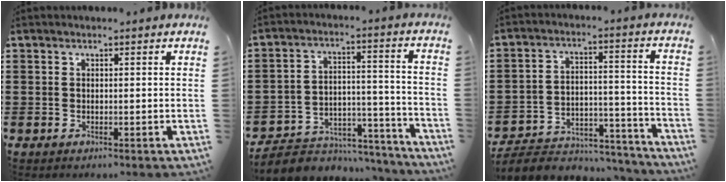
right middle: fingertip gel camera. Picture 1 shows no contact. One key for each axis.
{"total": 6.1, "fx": -5.7, "fy": 2.0, "fz": 0.9, "tx": -0.018, "ty": 0.014, "tz": -0.110}
{"total": 6.1, "fx": -5.8, "fy": 1.5, "fz": 1.2, "tx": -0.022, "ty": 0.010, "tz": -0.115}